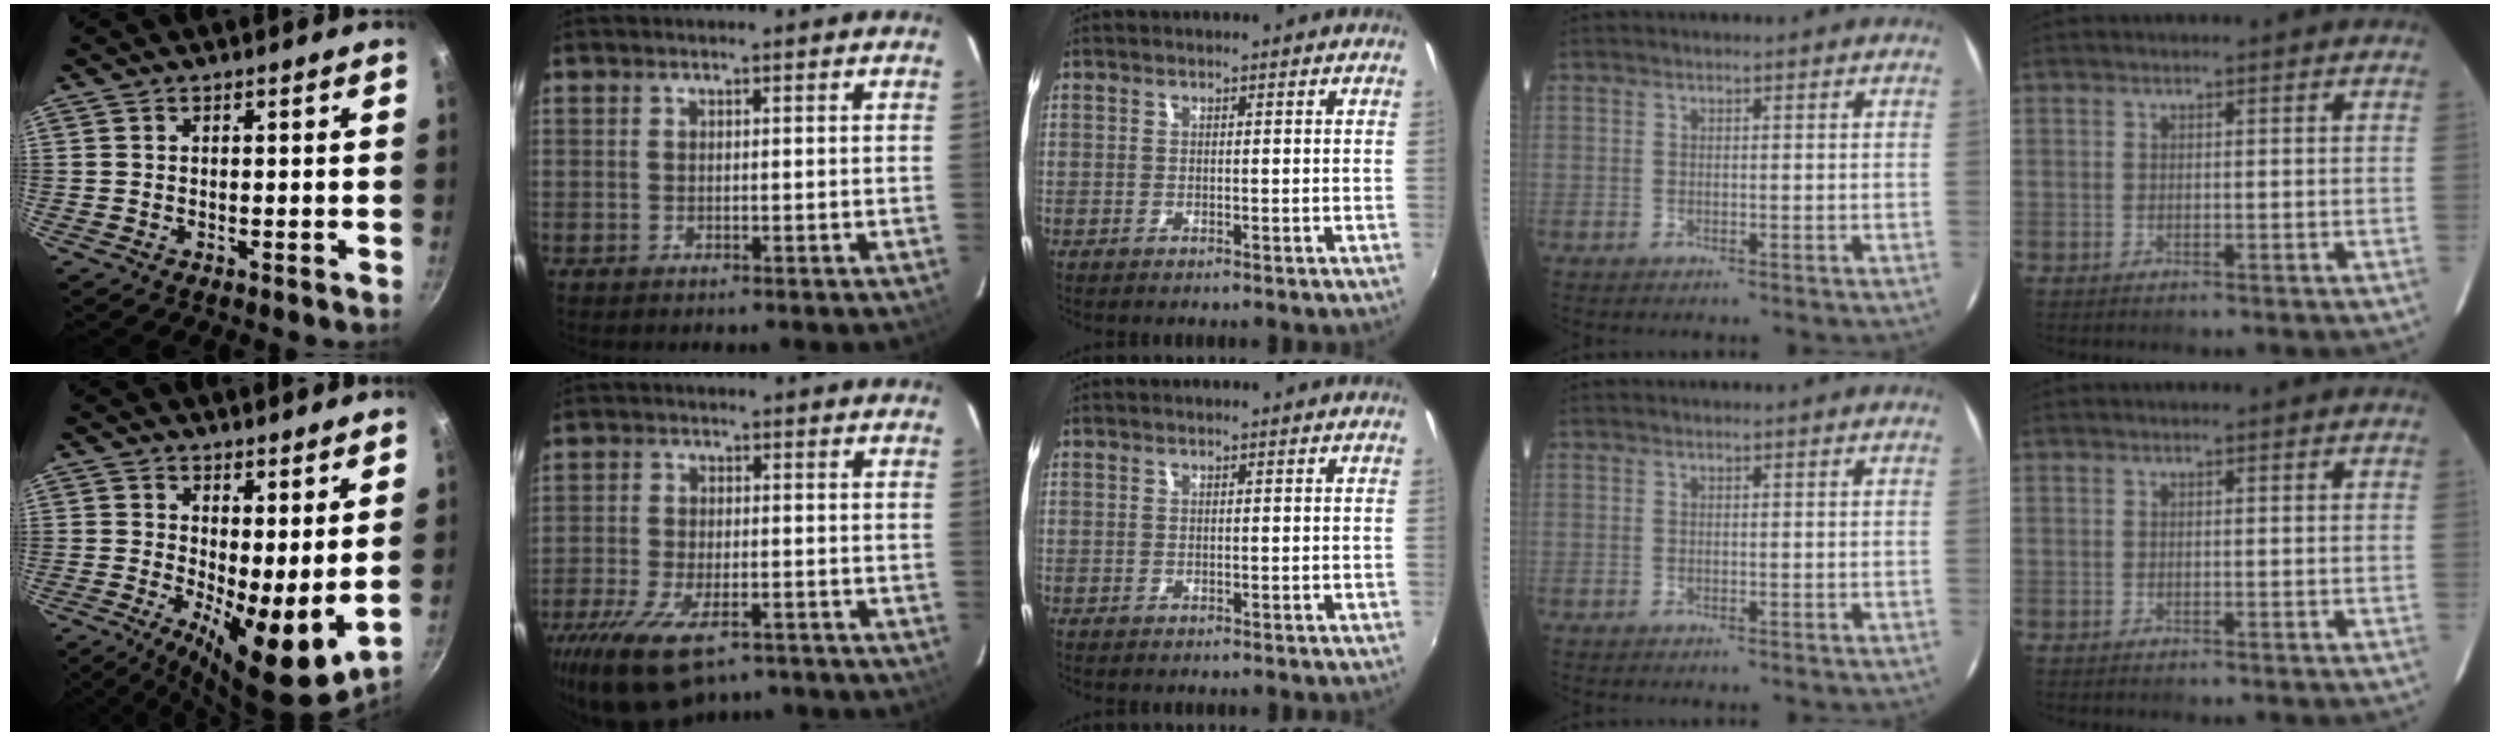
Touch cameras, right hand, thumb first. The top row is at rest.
{"thumb": {"total": 12.5, "force": [1.6, 4.7, 11.5], "torque": [-0.158, -0.031, 0.028]}, "index": {"total": 14.9, "force": [-9.8, 6.4, 9.1], "torque": [-0.199, -0.036, -0.161]}}